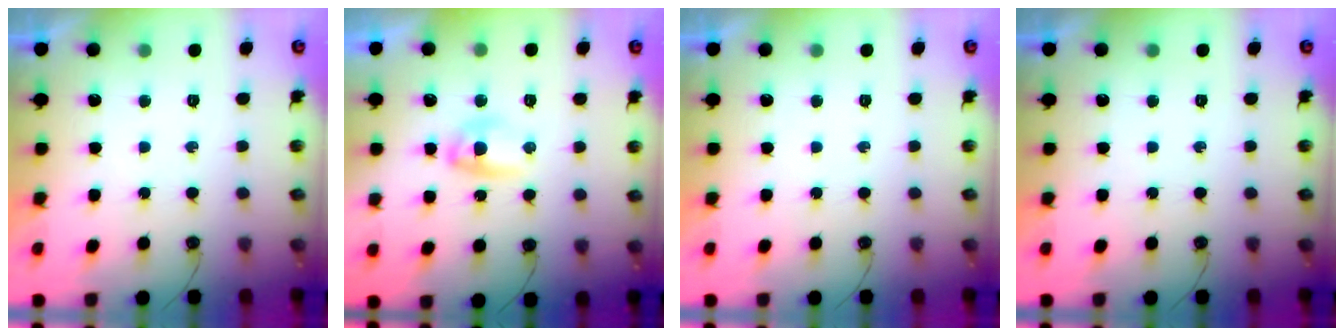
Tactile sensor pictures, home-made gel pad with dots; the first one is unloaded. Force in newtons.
{"total": 4.3, "press": 4.2, "slide": 0.6}
{"total": 0.0}
{"total": 0.0}